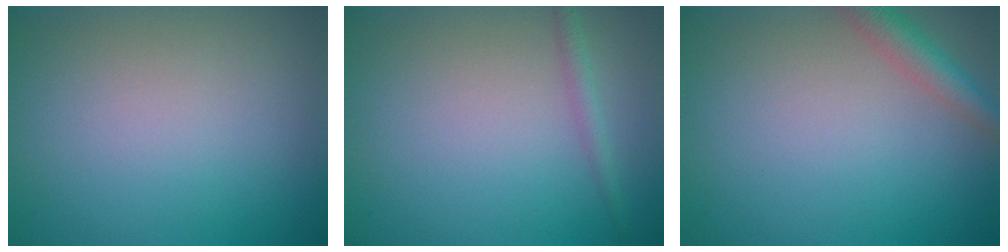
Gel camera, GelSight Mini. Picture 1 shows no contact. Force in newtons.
{"total": 1.3, "press": 1.3, "slide": 0.1}
{"total": 2.9, "press": 2.9, "slide": 0.1}